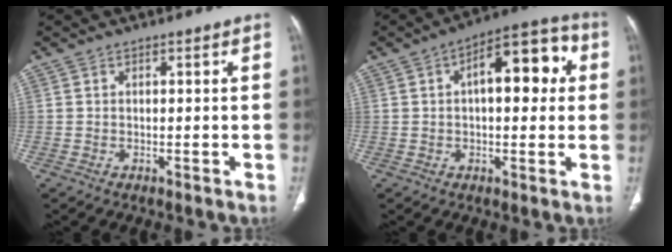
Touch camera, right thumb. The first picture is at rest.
{"total": 13.6, "force": [2.7, 6.3, 11.7], "torque": [-0.135, 0.027, 0.033]}